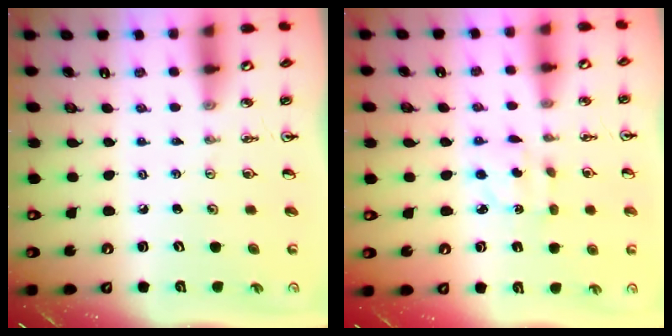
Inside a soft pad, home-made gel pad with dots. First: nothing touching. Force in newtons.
{"total": 2.4, "press": 2.3, "slide": 0.5}